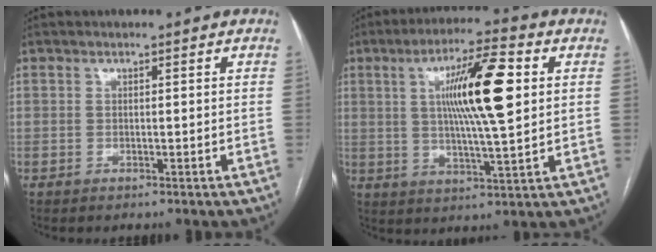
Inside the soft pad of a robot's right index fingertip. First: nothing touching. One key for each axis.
{"total": 13.5, "fx": 3.0, "fy": 1.2, "fz": 13.0, "tx": -0.225, "ty": 0.008, "tz": 0.049}